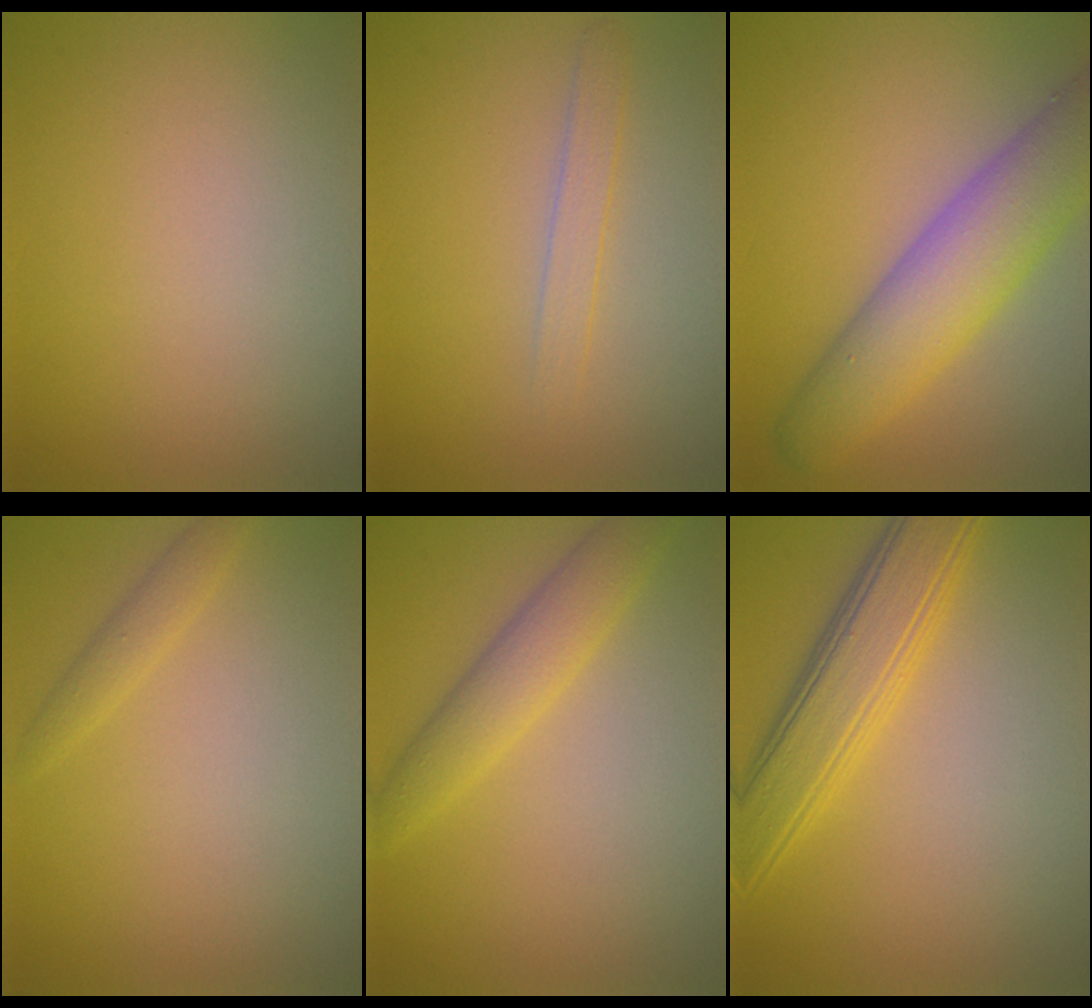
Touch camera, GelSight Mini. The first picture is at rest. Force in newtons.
{"total": 1.6, "press": 1.6, "slide": 0.1}
{"total": 7.8, "press": 7.8, "slide": 0.5}
{"total": 1.3, "press": 1.3, "slide": 0.1}
{"total": 3.5, "press": 3.5, "slide": 0.0}
{"total": 5.5, "press": 5.5, "slide": 0.1}